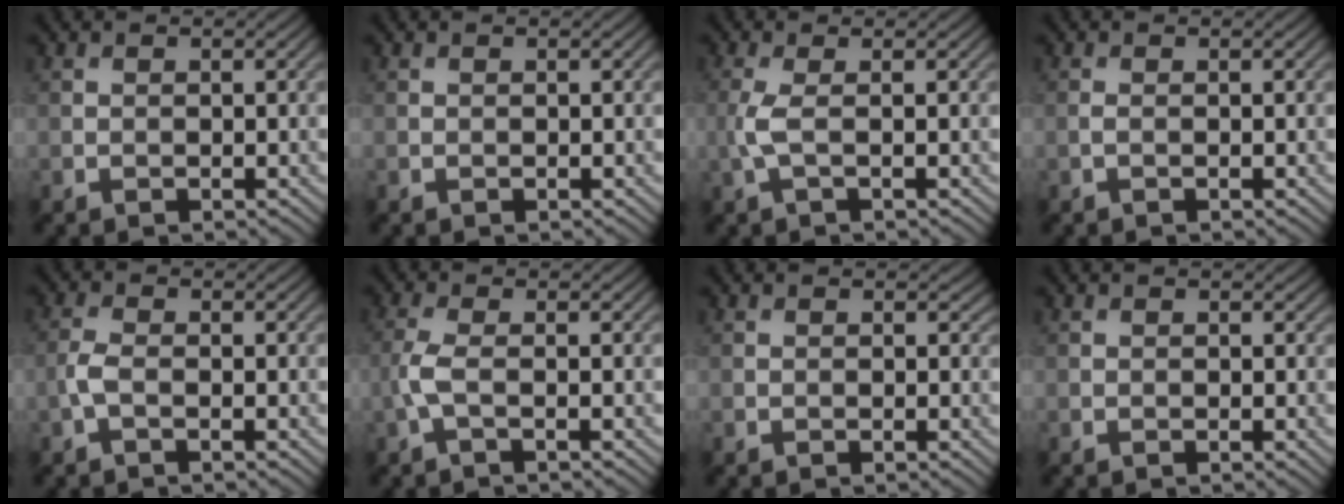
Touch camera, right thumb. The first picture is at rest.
{"total": 0.0}
{"total": 2.7, "force": [-0.2, 0.7, 2.6], "torque": [-0.071, 0.004, -0.008]}
{"total": 0.6, "force": [-0.2, 0.2, 0.6], "torque": [-0.018, 0.002, -0.005]}
{"total": 2.3, "force": [-0.8, 1.0, 1.9], "torque": [-0.054, 0.004, -0.022]}
{"total": 2.8, "force": [-0.7, 0.9, 2.6], "torque": [-0.073, 0.005, -0.022]}
{"total": 0.7, "force": [0.2, 0.5, 0.5], "torque": [-0.006, -0.002, 0.001]}
{"total": 0.6, "force": [0.1, 0.3, 0.4], "torque": [-0.004, -0.001, 0.002]}